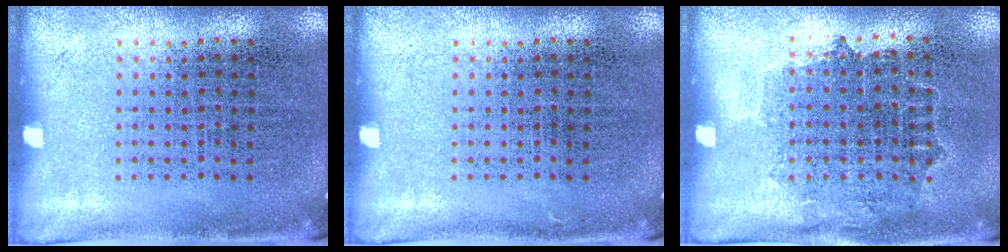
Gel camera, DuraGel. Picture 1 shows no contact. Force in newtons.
{"total": 0.0}
{"total": 0.8, "press": 0.8, "slide": 0.3}